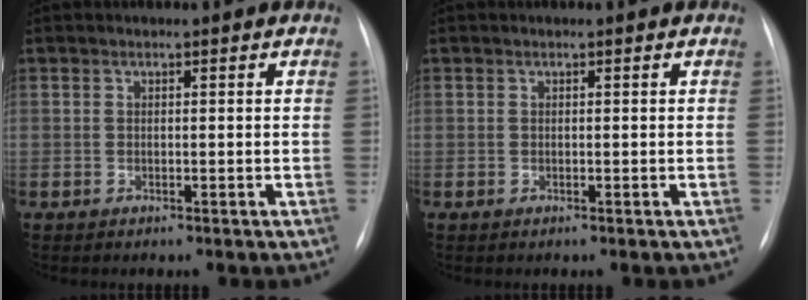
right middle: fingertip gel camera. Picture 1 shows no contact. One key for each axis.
{"total": 0.0}